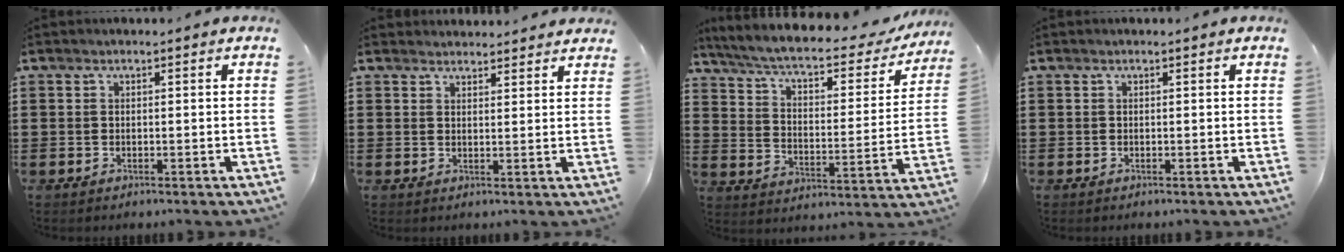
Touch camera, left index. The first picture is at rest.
{"total": 2.3, "force": [2.3, 0.2, -0.2], "torque": [-0.003, -0.005, 0.046]}
{"total": 6.2, "force": [5.0, 1.0, 3.6], "torque": [-0.091, -0.034, 0.081]}
{"total": 0.0}